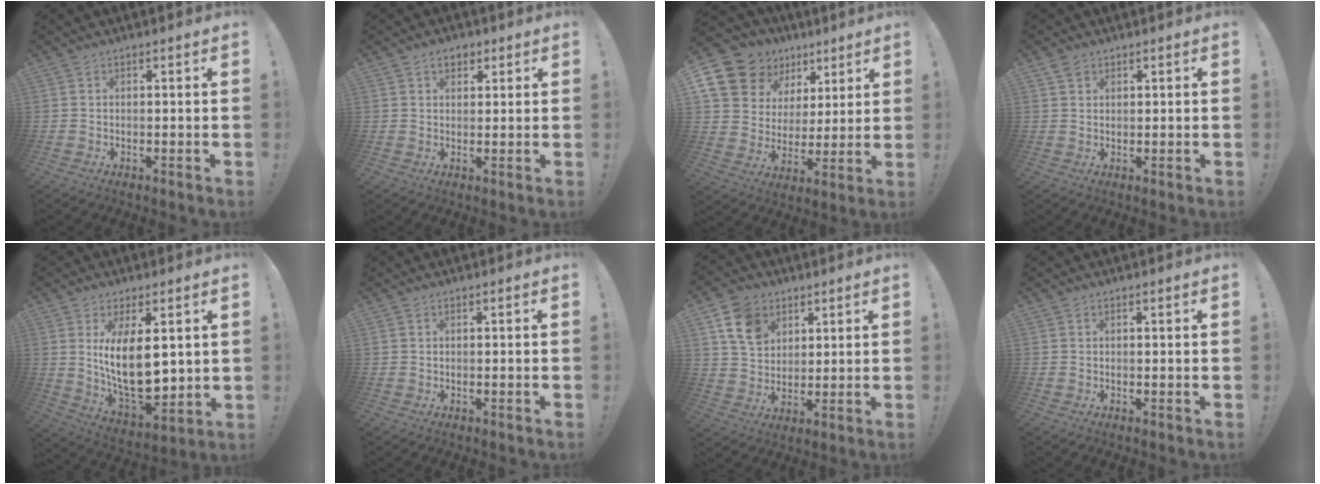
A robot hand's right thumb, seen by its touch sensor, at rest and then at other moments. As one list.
[{"total": 3.6, "force": [1.9, 2.5, 1.8], "torque": [-0.021, -0.001, 0.033]}, {"total": 15.6, "force": [9.2, 11.3, 5.6], "torque": [-0.095, -0.055, 0.189]}, {"total": 2.0, "force": [1.4, 1.2, 0.7], "torque": [-0.001, -0.006, 0.025]}, {"total": 16.2, "force": [3.9, 6.9, 14.2], "torque": [-0.261, -0.043, 0.062]}, {"total": 0.0}, {"total": 11.7, "force": [6.1, 8.6, 5.0], "torque": [-0.078, -0.023, 0.120]}, {"total": 0.6, "force": [0.3, -0.1, 0.5], "torque": [-0.003, -0.003, 0.003]}]